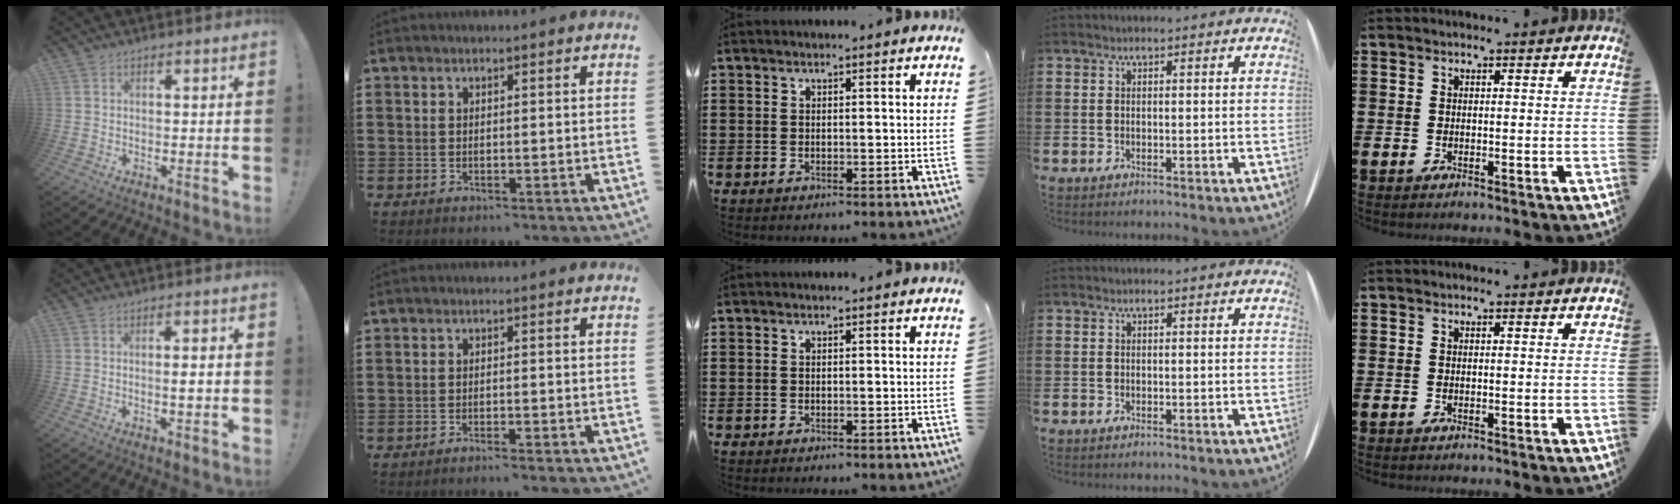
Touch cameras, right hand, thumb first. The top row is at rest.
{"thumb": {"total": 2.6, "force": [-0.3, 0.0, 2.5], "torque": [-0.030, -0.007, -0.011]}, "index": {"total": 1.7, "force": [-1.6, -0.5, 0.3], "torque": [-0.005, 0.001, -0.032]}}